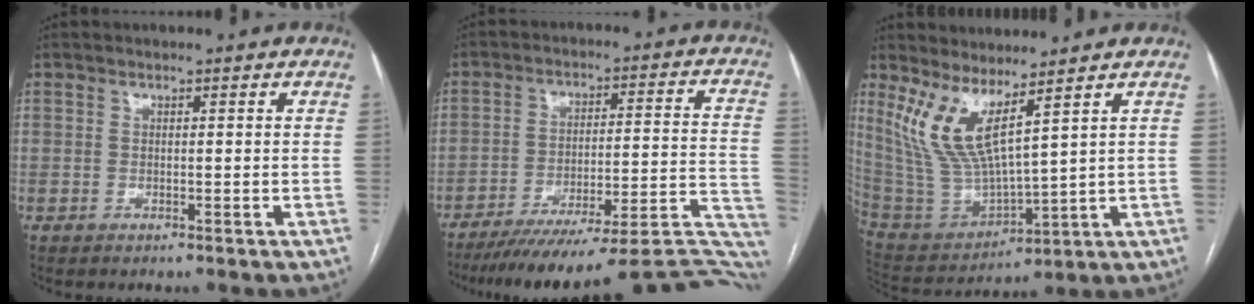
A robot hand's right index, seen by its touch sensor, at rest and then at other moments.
{"total": 27.4, "force": [-23.3, 3.6, 14.1], "torque": [-0.097, 0.013, -0.308]}
{"total": 10.4, "force": [6.1, 1.5, 8.3], "torque": [-0.198, -0.013, 0.140]}